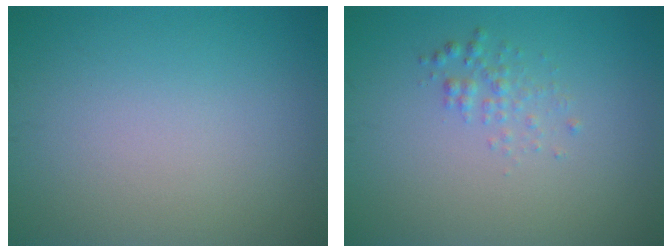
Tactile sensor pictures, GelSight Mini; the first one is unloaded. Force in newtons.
{"total": 1.3, "press": 1.3, "slide": 0.0}